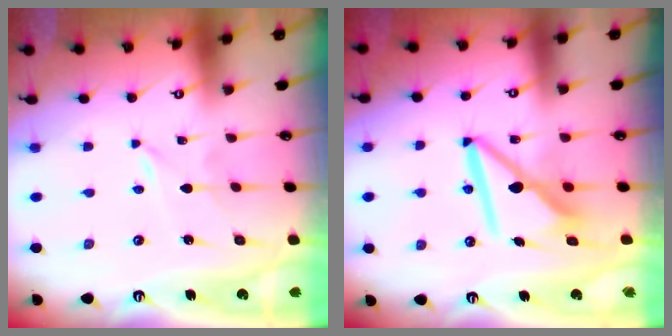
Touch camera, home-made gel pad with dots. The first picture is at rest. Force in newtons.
{"total": 10.3, "press": 10.3, "slide": 1.0}